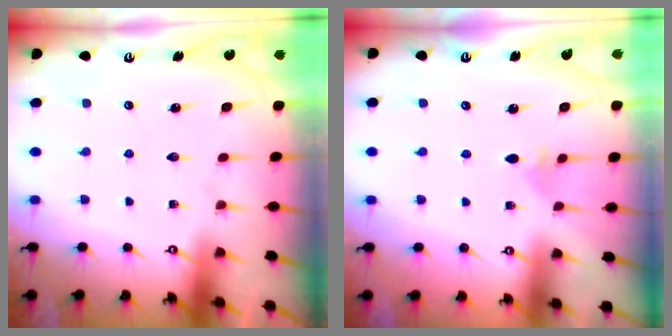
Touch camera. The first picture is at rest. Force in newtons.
{"total": 2.4, "press": 2.4, "slide": 0.5}